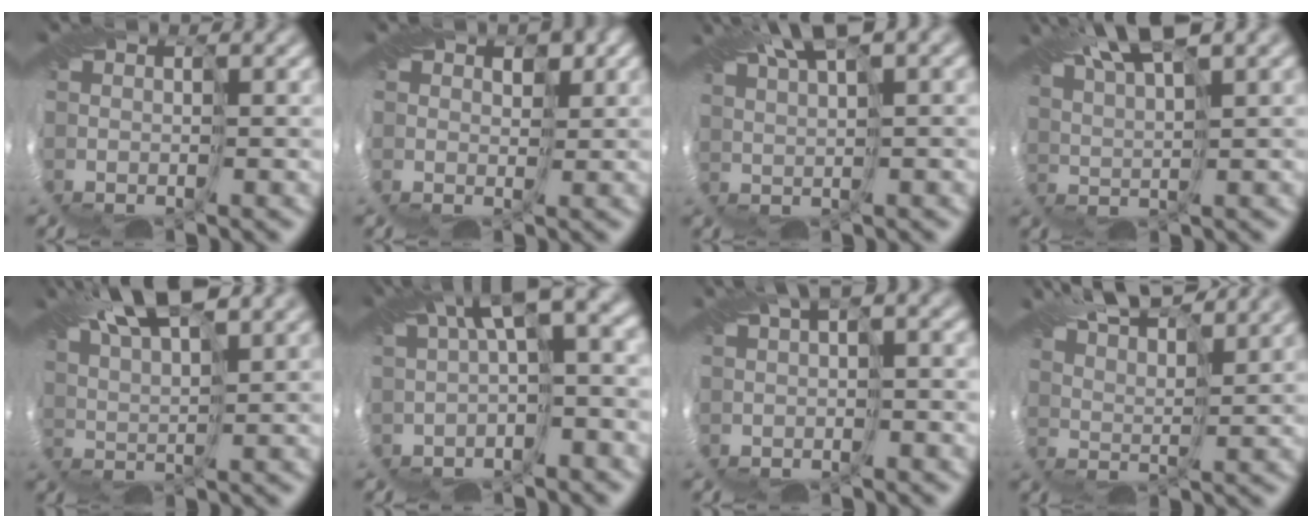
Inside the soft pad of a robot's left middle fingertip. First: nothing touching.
{"total": 1.7, "force": [0.9, 1.2, 0.7], "torque": [-0.008, -0.001, 0.015]}
{"total": 6.2, "force": [3.8, 1.1, 4.7], "torque": [-0.086, 0.020, 0.070]}
{"total": 7.7, "force": [5.0, 1.5, 5.7], "torque": [-0.103, 0.019, 0.091]}
{"total": 8.5, "force": [5.5, 2.1, 6.1], "torque": [-0.116, 0.020, 0.090]}
{"total": 8.2, "force": [2.2, 2.8, 7.4], "torque": [-0.118, 0.019, 0.036]}
{"total": 3.2, "force": [1.3, 0.8, 2.8], "torque": [-0.040, 0.015, 0.030]}
{"total": 8.6, "force": [7.1, 1.9, 4.4], "torque": [-0.075, 0.018, 0.089]}